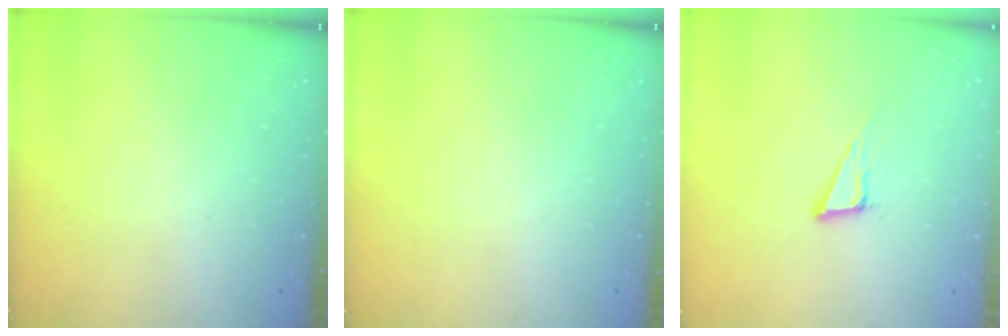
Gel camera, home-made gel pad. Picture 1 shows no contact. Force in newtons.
{"total": 0.0}
{"total": 7.2, "press": 6.8, "slide": 2.6}